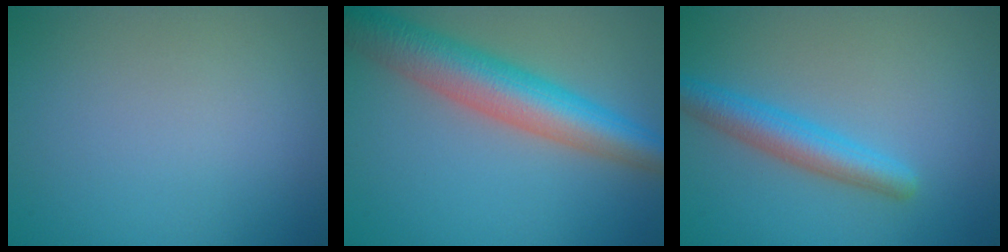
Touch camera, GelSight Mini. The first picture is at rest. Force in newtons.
{"total": 8.1, "press": 8.1, "slide": 0.4}
{"total": 3.8, "press": 3.8, "slide": 0.2}